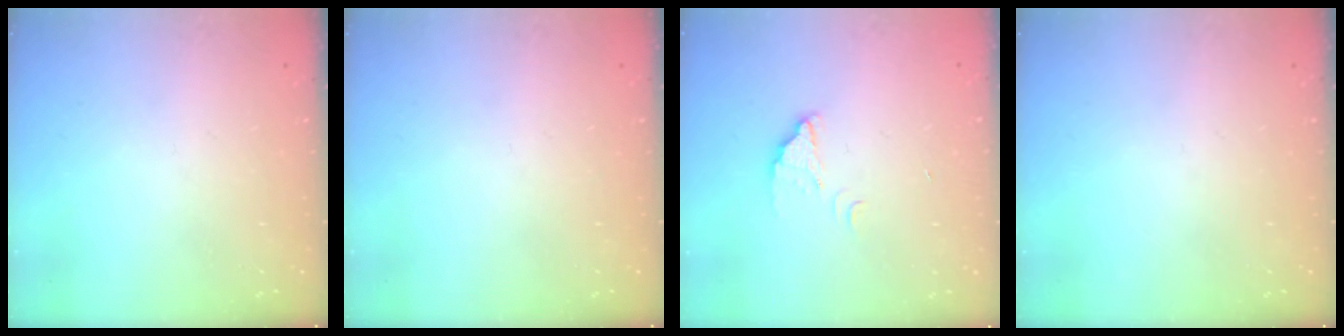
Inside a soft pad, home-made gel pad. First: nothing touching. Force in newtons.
{"total": 0.0}
{"total": 1.9, "press": 1.9, "slide": 0.1}
{"total": 0.0}